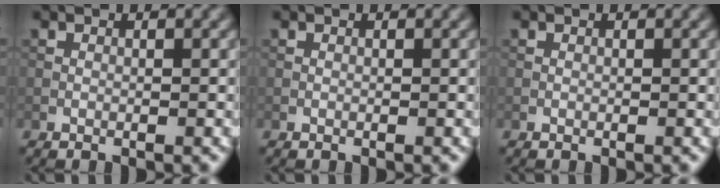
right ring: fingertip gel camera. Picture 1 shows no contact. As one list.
[{"total": 0.0}, {"total": 0.0}]